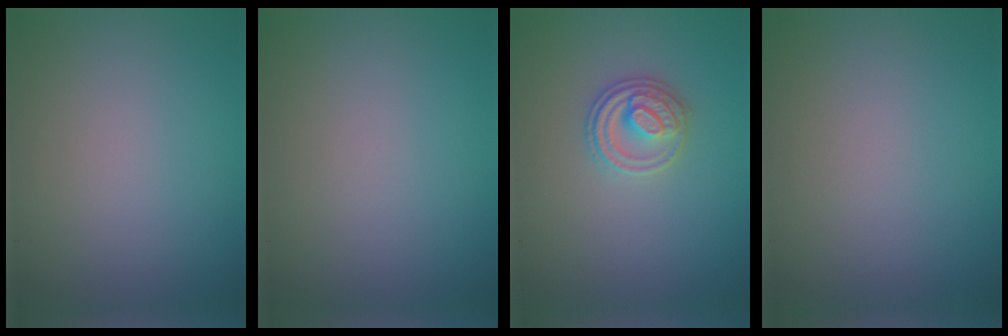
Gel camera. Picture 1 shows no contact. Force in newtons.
{"total": 0.0}
{"total": 2.9, "press": 2.9, "slide": 0.1}
{"total": 0.0}